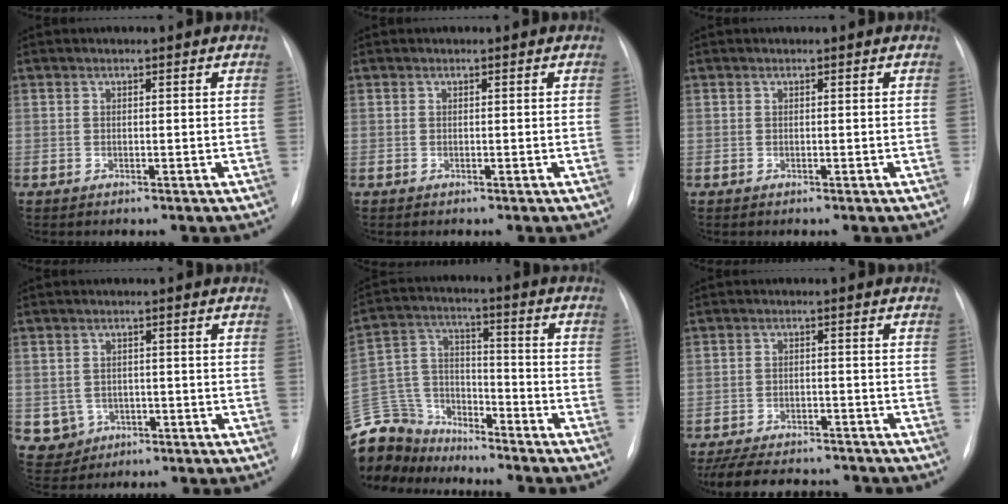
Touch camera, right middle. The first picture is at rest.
{"total": 0.0}
{"total": 0.0}
{"total": 4.4, "force": [-1.2, 4.3, 0.5], "torque": [-0.009, 0.005, -0.011]}
{"total": 16.4, "force": [-15.1, 5.9, 2.8], "torque": [-0.081, 0.038, -0.269]}
{"total": 14.6, "force": [-12.7, 4.5, 5.5], "torque": [-0.124, -0.005, -0.173]}